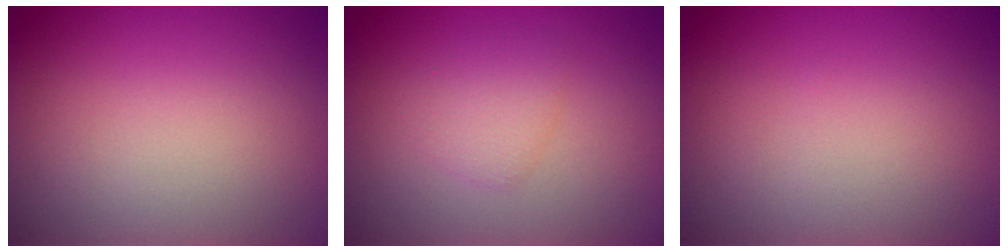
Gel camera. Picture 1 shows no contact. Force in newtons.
{"total": 1.8, "press": 1.8, "slide": 0.1}
{"total": 0.0}